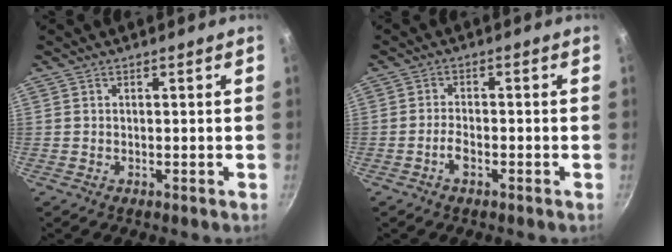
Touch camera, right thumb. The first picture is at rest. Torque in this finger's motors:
{"motor_torque": [-0.82, 0.06, -0.18, 0.08, 0.09]}